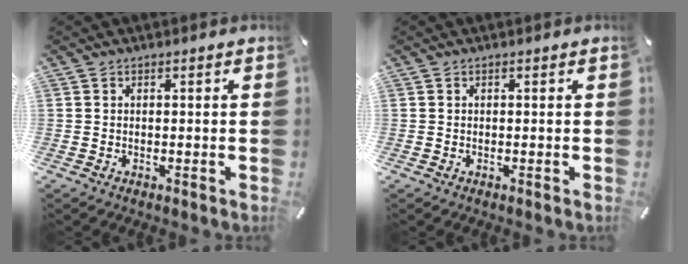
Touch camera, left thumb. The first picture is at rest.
{"total": 0.0}